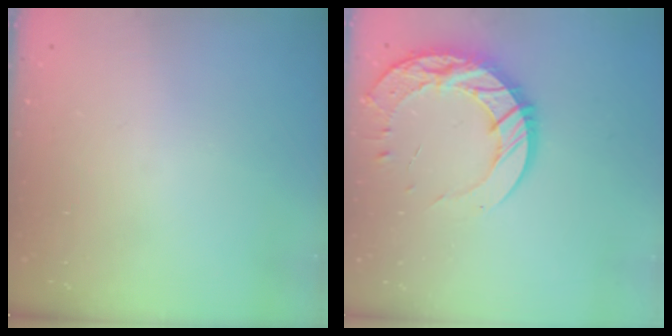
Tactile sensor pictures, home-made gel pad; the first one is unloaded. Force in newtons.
{"total": 16.1, "press": 16.0, "slide": 1.2}